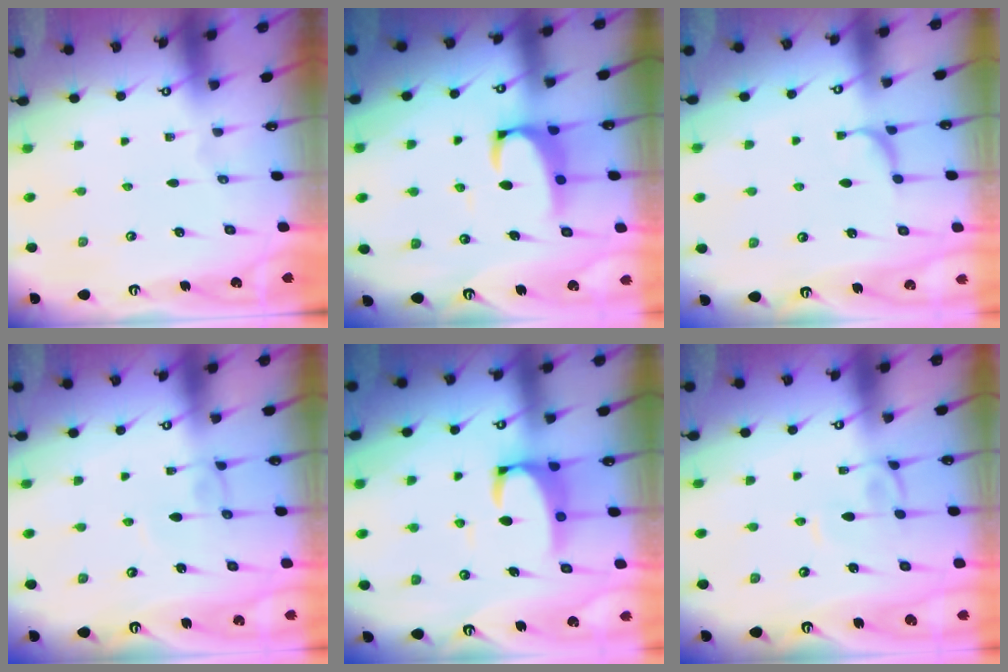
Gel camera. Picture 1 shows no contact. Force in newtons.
{"total": 3.0, "press": 2.8, "slide": 1.0}
{"total": 2.2, "press": 2.2, "slide": 0.4}
{"total": 2.8, "press": 2.8, "slide": 0.1}
{"total": 4.6, "press": 4.5, "slide": 0.6}
{"total": 2.1, "press": 2.1, "slide": 0.2}